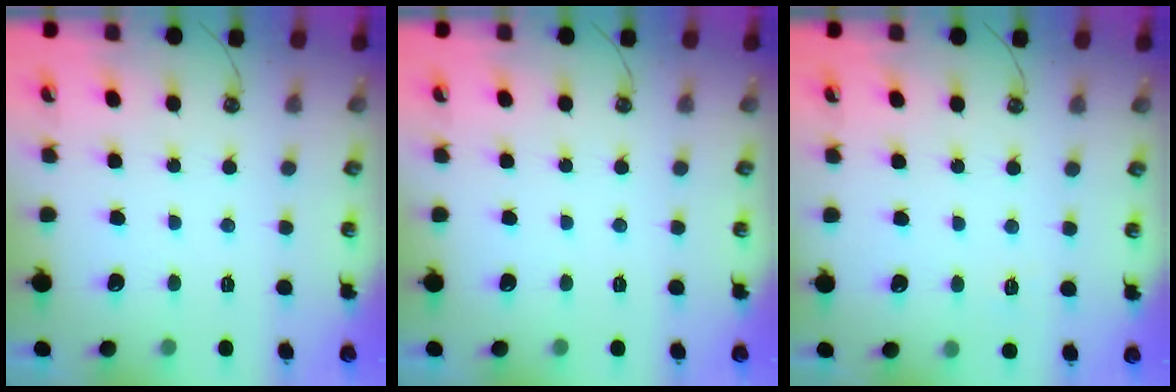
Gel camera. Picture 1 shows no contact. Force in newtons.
{"total": 0.0}
{"total": 4.3, "press": 4.3, "slide": 0.5}